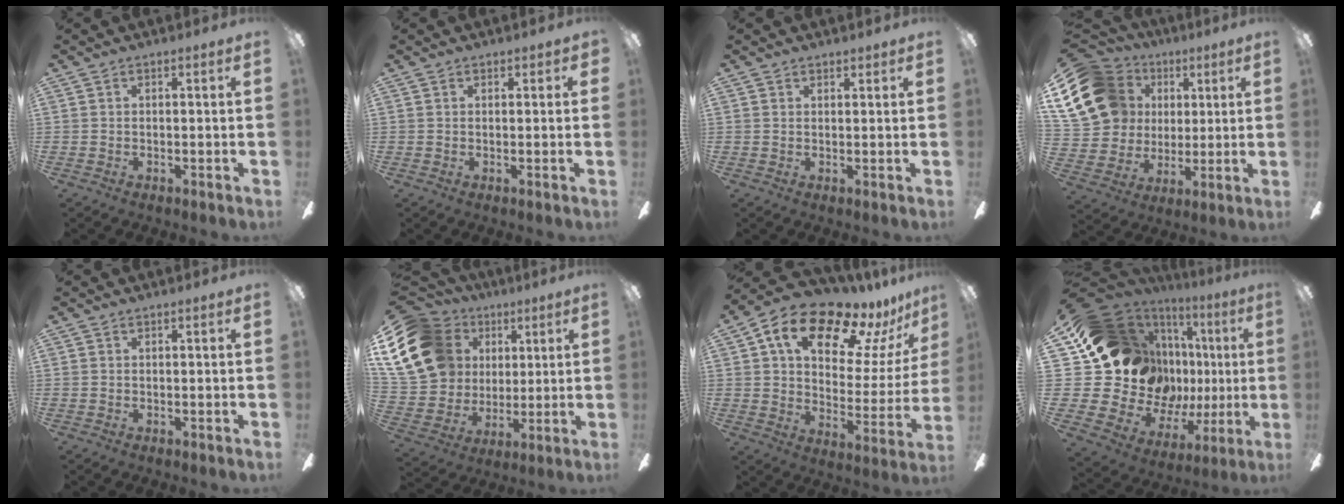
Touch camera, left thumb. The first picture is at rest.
{"total": 1.1, "force": [0.6, 0.8, 0.4], "torque": [-0.007, 0.003, 0.011]}
{"total": 1.5, "force": [1.3, 0.8, 0.0], "torque": [0.000, 0.001, 0.025]}
{"total": 19.8, "force": [6.3, 16.1, 9.7], "torque": [-0.199, -0.011, 0.131]}
{"total": 0.0}
{"total": 21.8, "force": [7.6, 17.0, 11.3], "torque": [-0.245, -0.017, 0.154]}
{"total": 18.1, "force": [12.6, 8.2, 10.1], "torque": [-0.168, -0.082, 0.213]}
{"total": 25.6, "force": [6.7, 19.2, 15.5], "torque": [-0.325, -0.084, 0.178]}